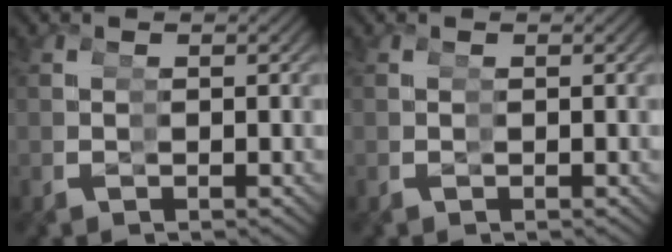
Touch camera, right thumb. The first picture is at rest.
{"total": 0.0}